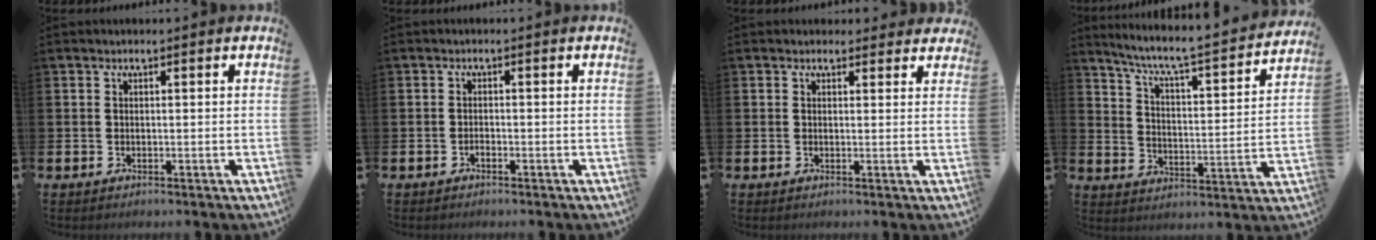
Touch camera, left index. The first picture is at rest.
{"total": 0.7, "force": [-0.6, 0.2, 0.3], "torque": [-0.013, -0.001, -0.011]}
{"total": 1.6, "force": [1.4, 0.8, 0.0], "torque": [0.004, 0.003, 0.023]}
{"total": 6.4, "force": [5.7, 0.3, 2.8], "torque": [-0.076, -0.052, 0.088]}